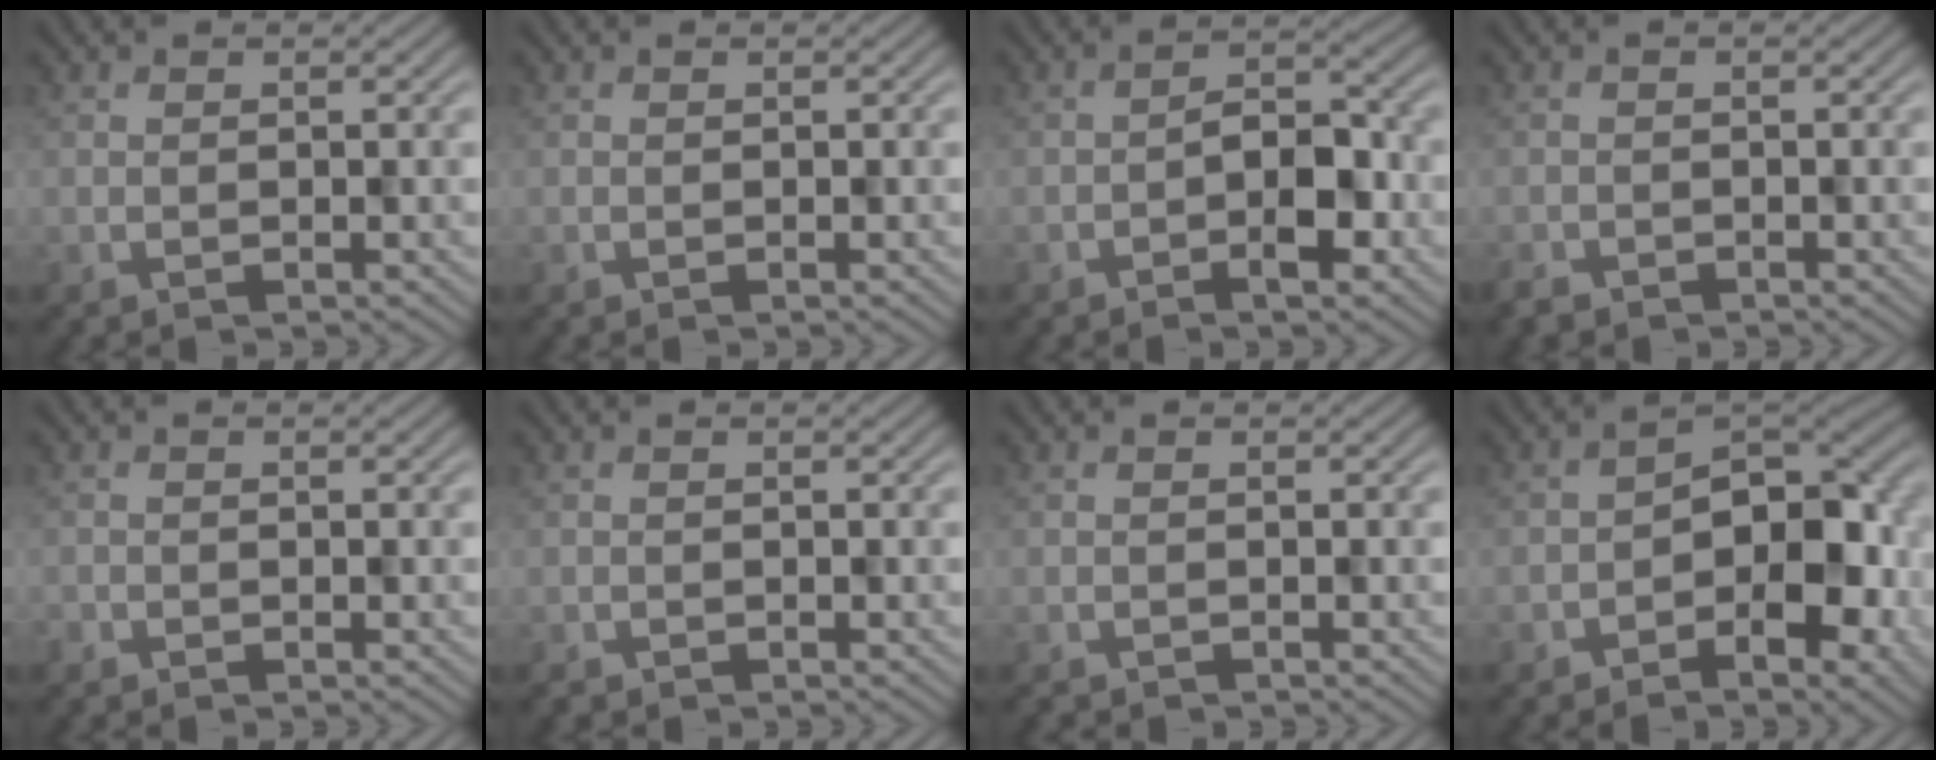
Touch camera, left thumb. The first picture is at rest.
{"total": 0.0}
{"total": 4.6, "force": [-1.9, 2.1, 3.7], "torque": [-0.044, 0.016, -0.033]}
{"total": 1.5, "force": [-1.4, 0.5, 0.0], "torque": [0.002, -0.003, -0.027]}
{"total": 0.7, "force": [-0.6, 0.2, -0.3], "torque": [0.007, 0.000, -0.010]}
{"total": 0.7, "force": [-0.6, 0.1, -0.3], "torque": [0.007, -0.001, -0.010]}
{"total": 0.8, "force": [-0.8, 0.0, -0.3], "torque": [0.007, 0.001, -0.013]}
{"total": 9.3, "force": [-2.4, 5.3, 7.2], "torque": [-0.075, 0.010, -0.049]}